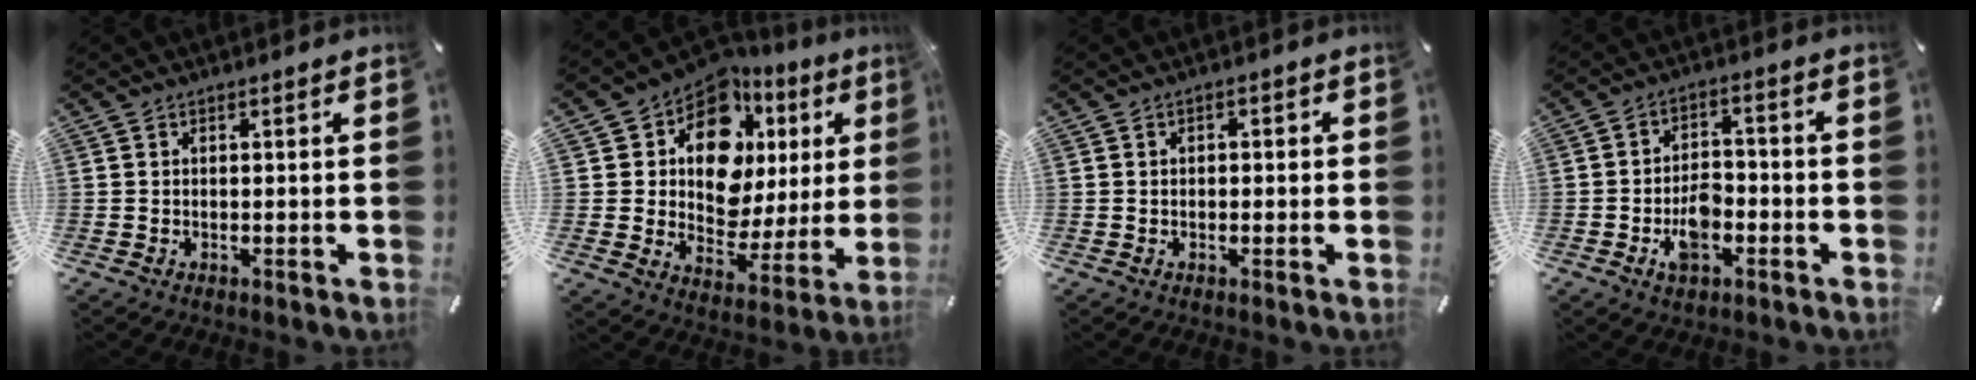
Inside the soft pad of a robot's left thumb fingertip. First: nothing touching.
{"total": 15.0, "force": [7.5, 9.7, 8.5], "torque": [-0.138, -0.064, 0.134]}
{"total": 1.4, "force": [-0.4, 1.2, 0.7], "torque": [-0.014, 0.007, -0.011]}
{"total": 7.6, "force": [-3.0, 4.7, 5.2], "torque": [-0.094, 0.014, -0.056]}